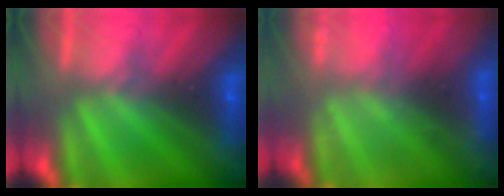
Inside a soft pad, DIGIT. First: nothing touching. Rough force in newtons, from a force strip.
{"total": 2.2}